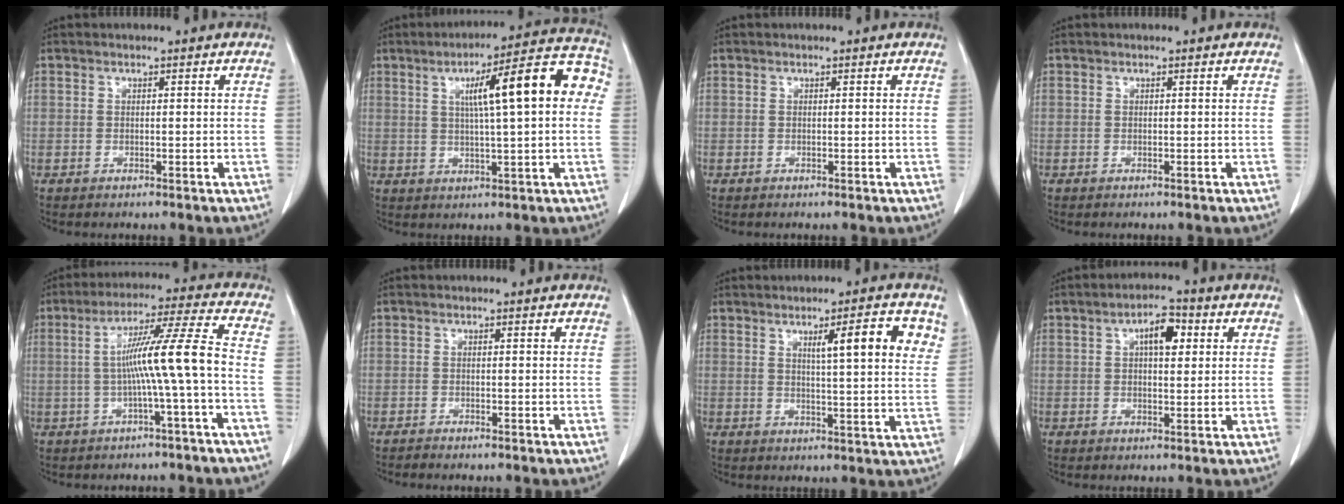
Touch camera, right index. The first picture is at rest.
{"total": 14.7, "force": [3.3, 1.9, 14.2], "torque": [-0.192, 0.038, 0.041]}
{"total": 0.0}
{"total": 0.0}
{"total": 9.7, "force": [-1.3, -1.3, 9.5], "torque": [-0.162, 0.020, -0.018]}
{"total": 1.0, "force": [-0.8, 0.1, 0.6], "torque": [-0.010, -0.002, -0.011]}
{"total": 8.8, "force": [4.1, 0.8, 7.8], "torque": [-0.104, 0.004, 0.053]}
{"total": 5.4, "force": [1.8, 2.2, 4.6], "torque": [-0.073, 0.012, 0.029]}